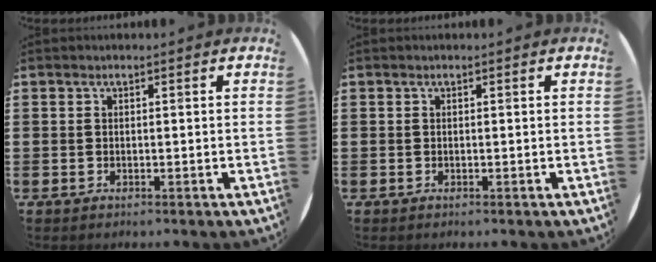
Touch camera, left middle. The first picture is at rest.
{"total": 0.0}